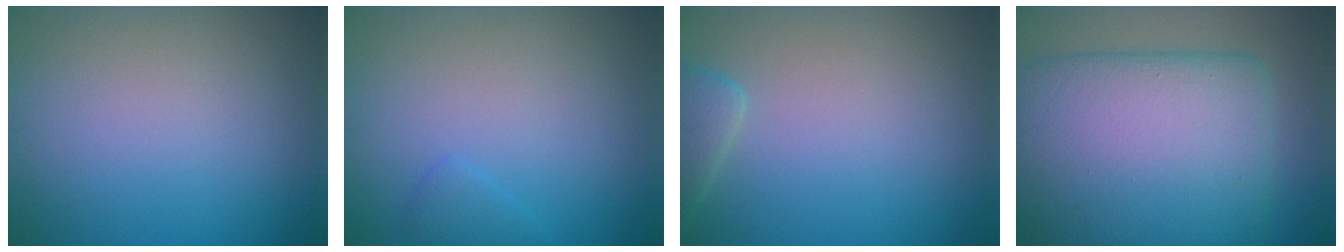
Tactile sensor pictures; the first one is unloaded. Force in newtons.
{"total": 1.0, "press": 1.0, "slide": 0.1}
{"total": 2.0, "press": 2.0, "slide": 0.2}
{"total": 14.0, "press": 14.0, "slide": 0.7}